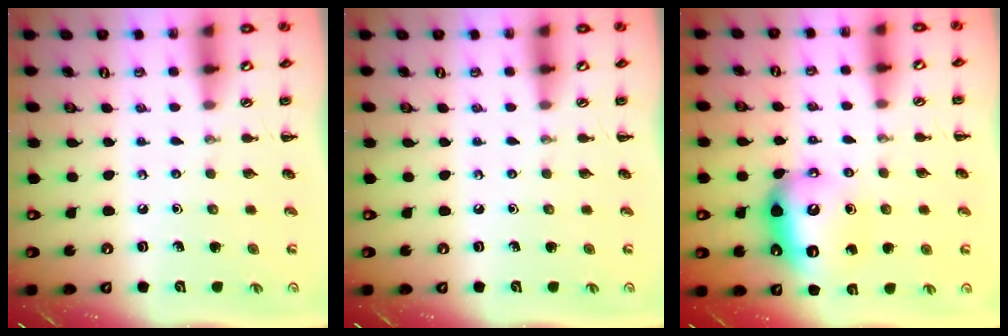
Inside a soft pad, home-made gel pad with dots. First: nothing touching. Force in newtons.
{"total": 0.0}
{"total": 11.6, "press": 11.6, "slide": 1.2}